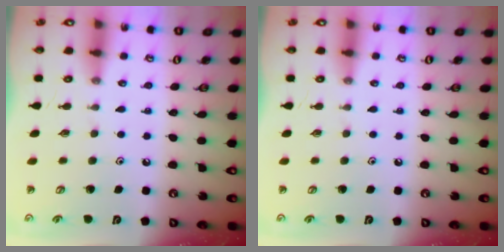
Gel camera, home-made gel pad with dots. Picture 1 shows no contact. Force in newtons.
{"total": 0.0}